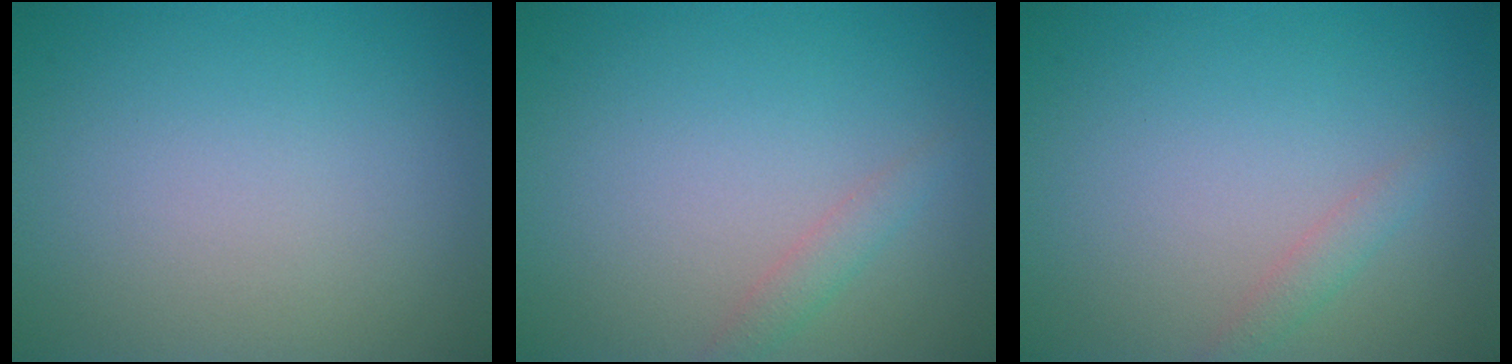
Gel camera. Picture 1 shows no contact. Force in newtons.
{"total": 1.3, "press": 1.3, "slide": 0.1}
{"total": 1.2, "press": 1.2, "slide": 0.1}